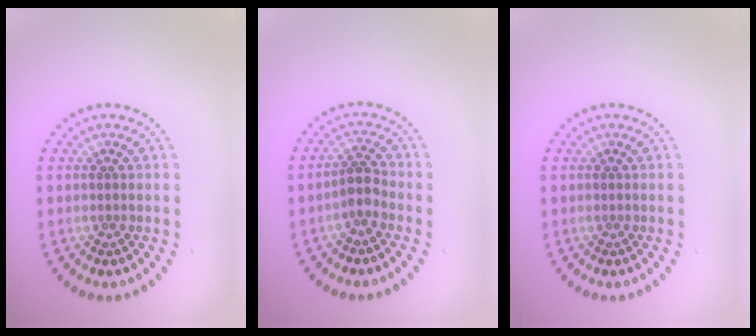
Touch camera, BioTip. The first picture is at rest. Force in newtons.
{"total": 1.9, "press": 1.5, "slide": 1.2}
{"total": 0.0}